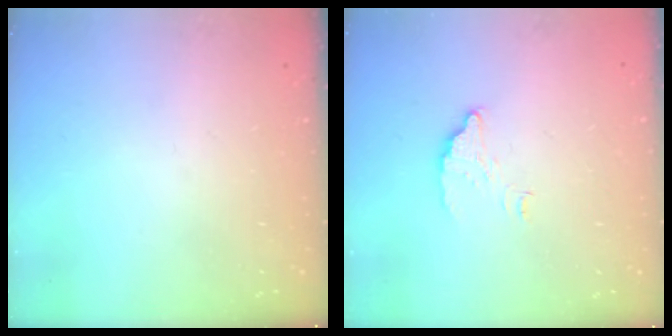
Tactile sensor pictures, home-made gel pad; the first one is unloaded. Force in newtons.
{"total": 3.7, "press": 3.7, "slide": 0.2}